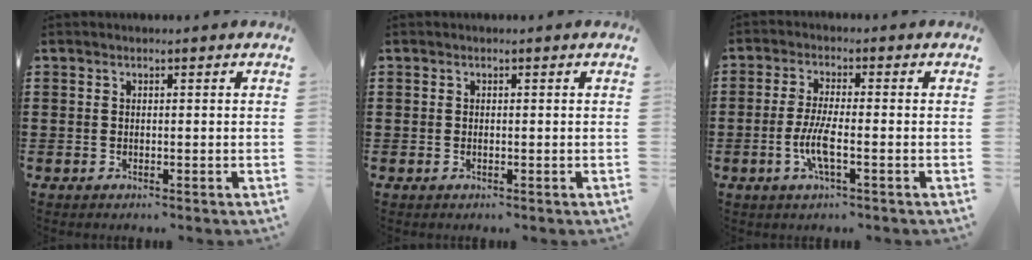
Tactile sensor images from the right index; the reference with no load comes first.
{"total": 0.0}
{"total": 5.4, "force": [-1.7, 1.1, 5.0], "torque": [-0.104, -0.005, -0.036]}